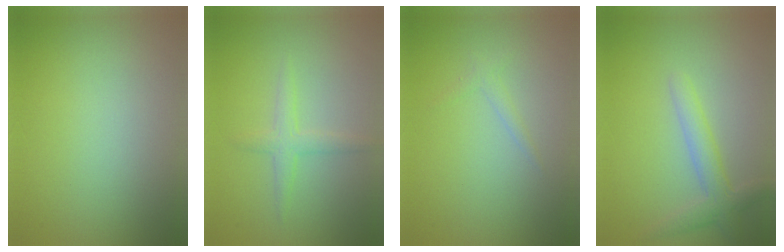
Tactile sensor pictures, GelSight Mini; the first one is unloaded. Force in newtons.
{"total": 1.9, "press": 1.9, "slide": 0.1}
{"total": 0.9, "press": 0.9, "slide": 0.0}
{"total": 2.8, "press": 2.8, "slide": 0.3}